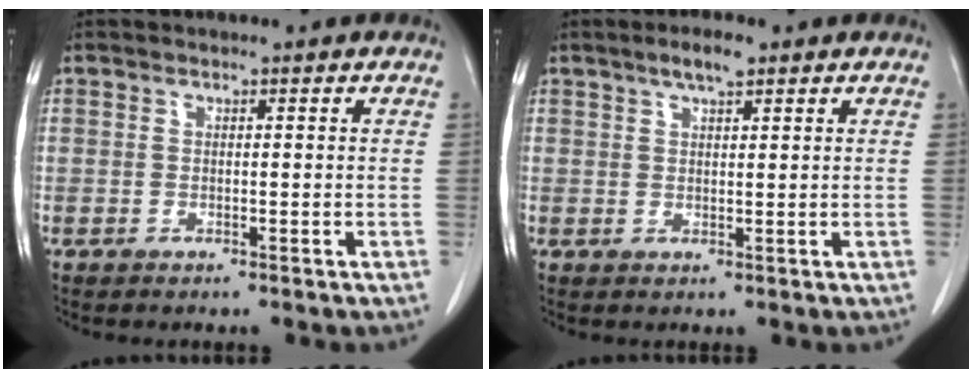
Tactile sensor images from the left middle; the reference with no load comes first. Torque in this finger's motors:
{"motor_torque": [0.33, -0.22, -0.06, 0.00]}